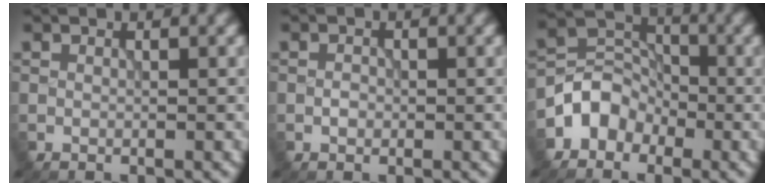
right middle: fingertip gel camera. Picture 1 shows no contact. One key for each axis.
{"total": 0.9, "fx": -0.3, "fy": 0.7, "fz": 0.5, "tx": -0.010, "ty": 0.001, "tz": -0.009}
{"total": 3.9, "fx": -2.2, "fy": 3.0, "fz": 1.1, "tx": -0.015, "ty": 0.010, "tz": -0.047}